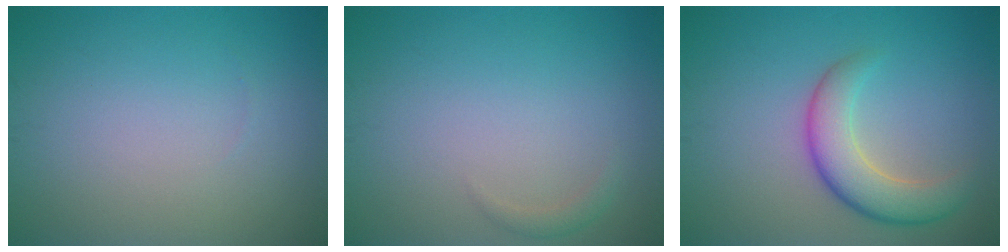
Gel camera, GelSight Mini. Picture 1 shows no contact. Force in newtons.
{"total": 0.9, "press": 0.9, "slide": 0.1}
{"total": 4.8, "press": 4.8, "slide": 0.3}